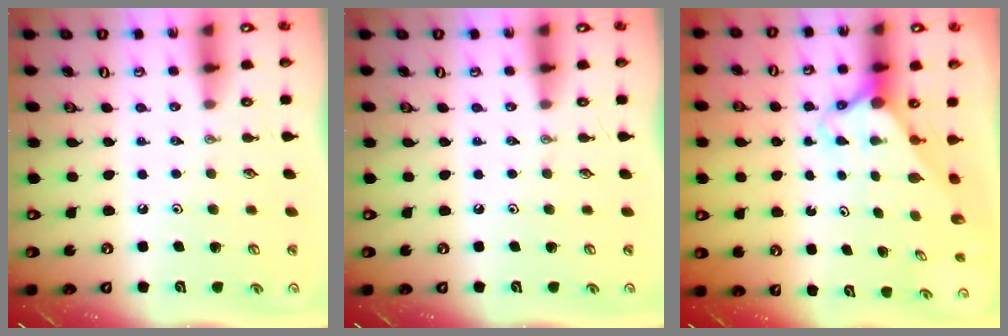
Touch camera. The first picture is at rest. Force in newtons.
{"total": 0.0}
{"total": 2.9, "press": 2.9, "slide": 0.2}